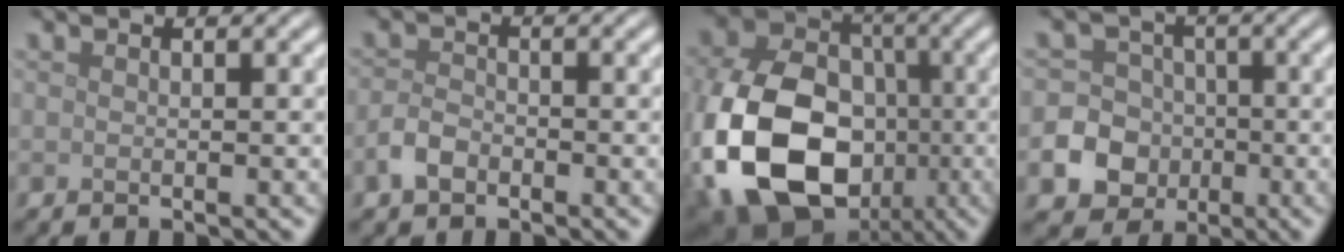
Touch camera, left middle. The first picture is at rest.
{"total": 2.0, "force": [-1.3, 1.1, 1.1], "torque": [-0.019, 0.003, -0.030]}
{"total": 15.5, "force": [-4.4, 11.3, 9.6], "torque": [-0.219, -0.031, -0.081]}
{"total": 10.5, "force": [-3.5, 9.6, 2.2], "torque": [-0.057, -0.020, -0.079]}